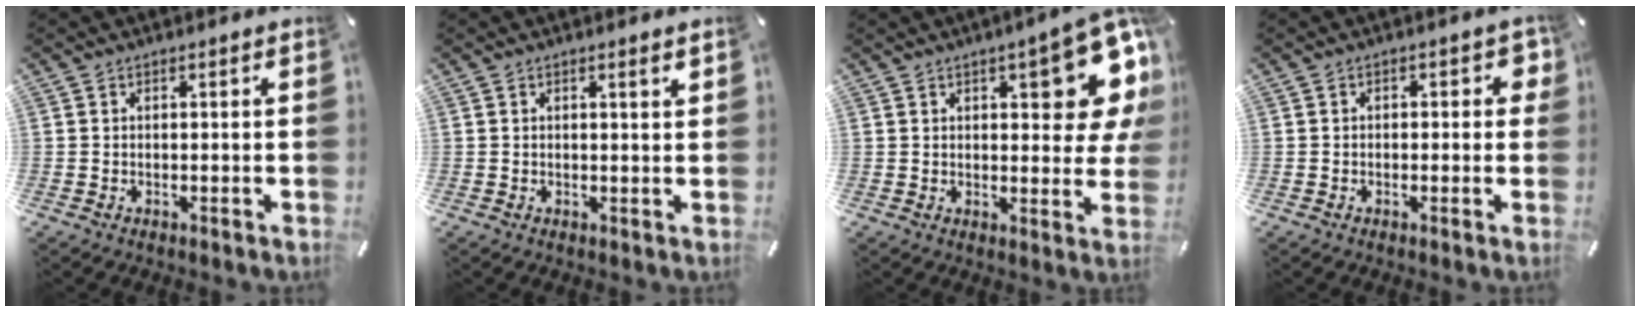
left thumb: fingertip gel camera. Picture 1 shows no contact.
{"total": 1.5, "force": [0.8, 0.2, 1.3], "torque": [-0.026, 0.002, 0.013]}
{"total": 15.8, "force": [7.0, 6.0, 12.9], "torque": [-0.153, -0.041, 0.112]}
{"total": 2.8, "force": [-0.1, 1.7, 2.2], "torque": [-0.026, 0.004, -0.007]}